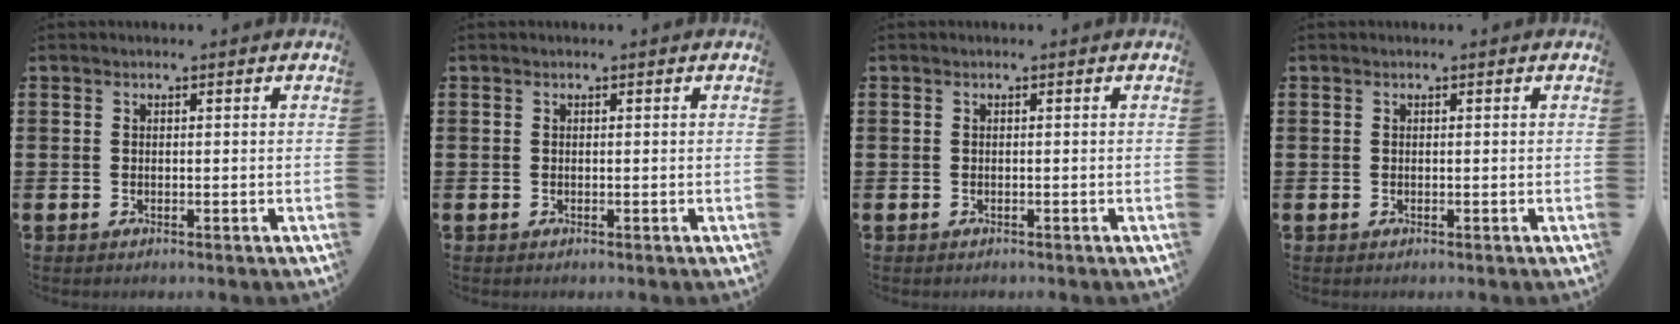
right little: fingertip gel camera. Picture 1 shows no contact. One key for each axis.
{"total": 0.0}
{"total": 0.0}
{"total": 0.0}